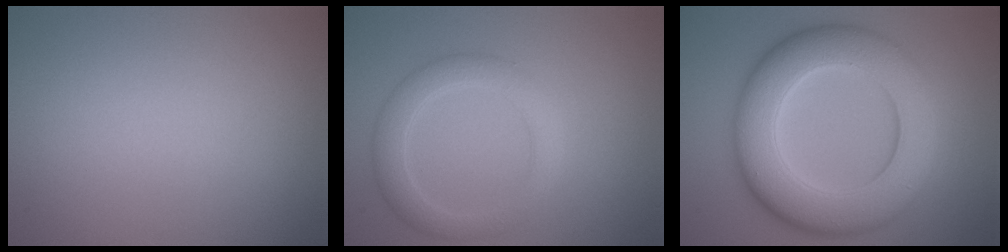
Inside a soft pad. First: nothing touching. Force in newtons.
{"total": 3.4, "press": 3.4, "slide": 0.2}
{"total": 10.8, "press": 10.8, "slide": 0.6}